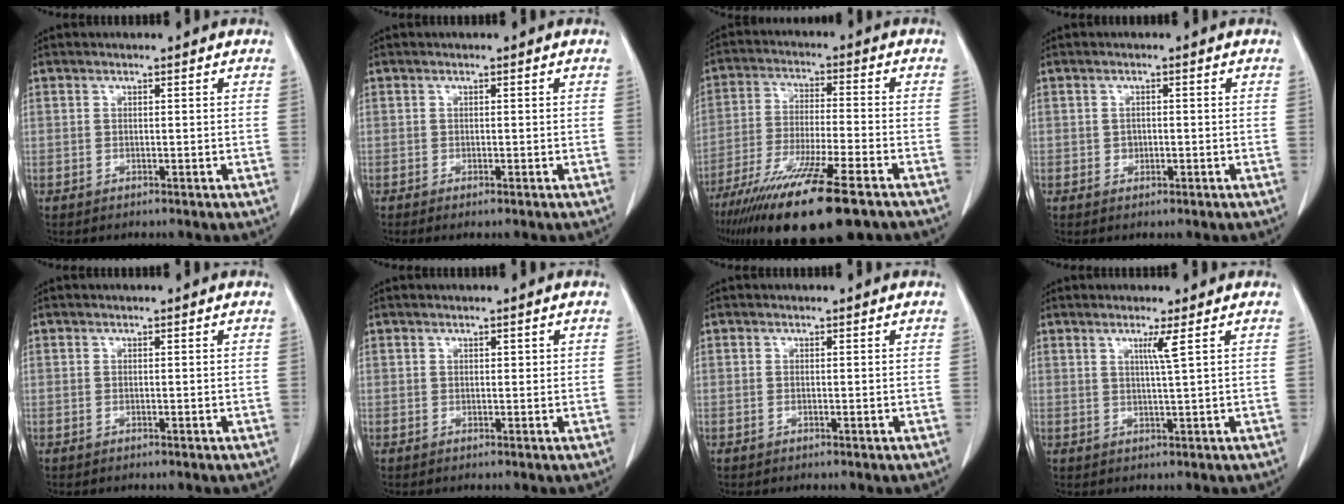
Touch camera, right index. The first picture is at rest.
{"total": 0.8, "force": [-0.5, 0.0, 0.7], "torque": [-0.013, -0.002, -0.007]}
{"total": 18.6, "force": [-12.6, 1.6, 13.6], "torque": [-0.229, -0.053, -0.214]}
{"total": 1.2, "force": [-0.1, 1.0, 0.7], "torque": [-0.008, 0.002, 0.003]}
{"total": 0.0}
{"total": 0.8, "force": [0.3, 0.4, 0.6], "torque": [-0.005, 0.000, 0.005]}
{"total": 0.5, "force": [0.0, 0.1, 0.5], "torque": [-0.007, -0.001, 0.003]}
{"total": 2.4, "force": [1.1, -0.9, 2.0], "torque": [-0.038, -0.007, 0.023]}